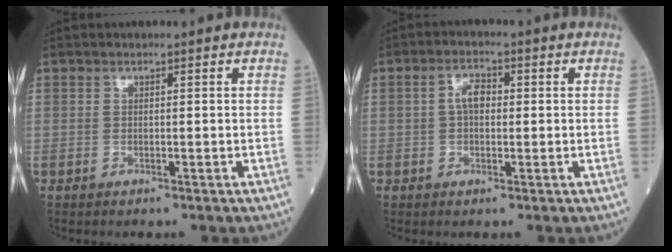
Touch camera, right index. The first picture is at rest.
{"total": 3.3, "force": [0.2, 1.8, 2.7], "torque": [-0.053, 0.013, 0.003]}